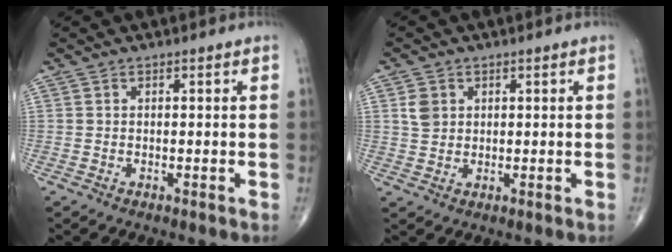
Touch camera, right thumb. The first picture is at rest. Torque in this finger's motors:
{"motor_torque": [-0.45, 0.43, -0.04, -0.07, 0.03]}